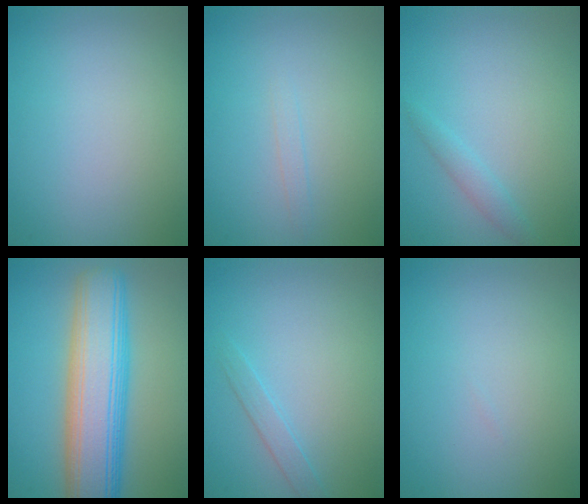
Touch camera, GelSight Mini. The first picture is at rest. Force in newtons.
{"total": 0.7, "press": 0.7, "slide": 0.0}
{"total": 1.3, "press": 1.3, "slide": 0.0}
{"total": 10.5, "press": 10.5, "slide": 0.5}
{"total": 1.3, "press": 1.3, "slide": 0.0}
{"total": 0.0}